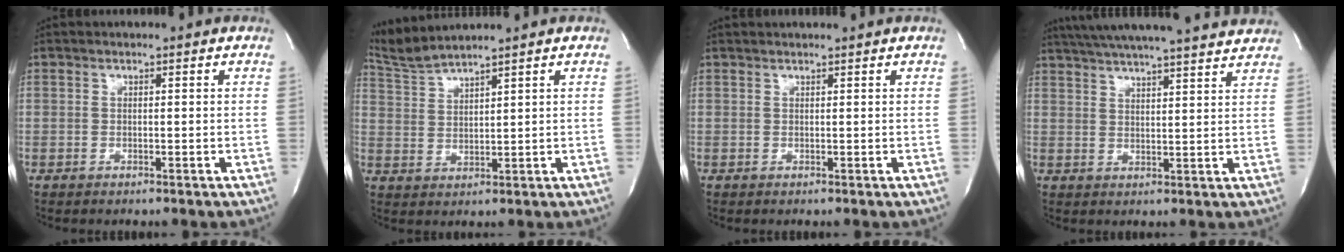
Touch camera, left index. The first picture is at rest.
{"total": 5.0, "force": [4.7, -1.4, 0.9], "torque": [-0.035, 0.003, 0.104]}
{"total": 1.9, "force": [1.8, -0.3, 0.4], "torque": [-0.005, 0.010, 0.023]}
{"total": 22.2, "force": [20.1, 1.8, 9.4], "torque": [-0.159, 0.014, 0.267]}